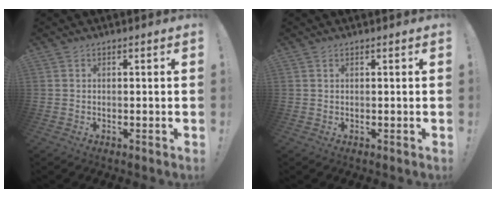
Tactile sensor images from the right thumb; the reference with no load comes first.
{"total": 0.0}